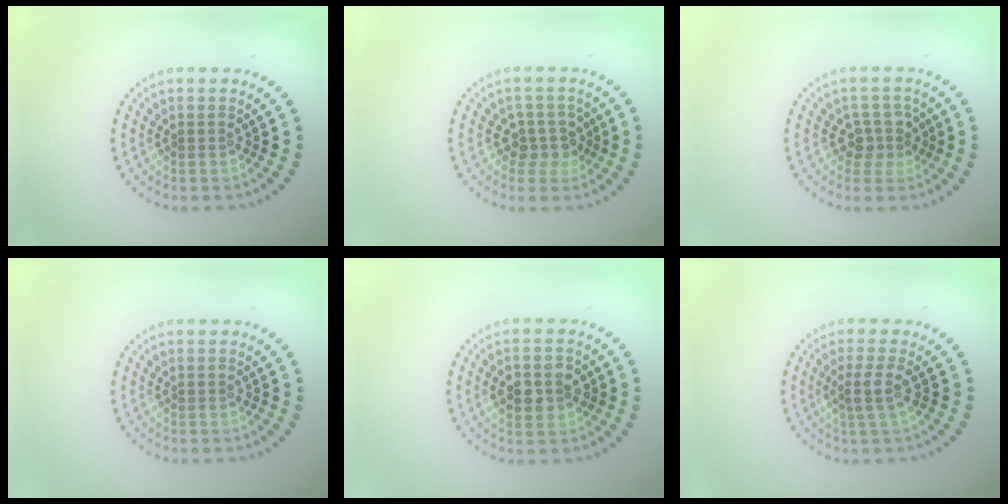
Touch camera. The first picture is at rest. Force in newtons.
{"total": 2.3, "press": 1.9, "slide": 1.3}
{"total": 2.2, "press": 1.9, "slide": 1.1}
{"total": 0.0}
{"total": 3.2, "press": 3.1, "slide": 0.2}
{"total": 2.1, "press": 1.6, "slide": 1.3}